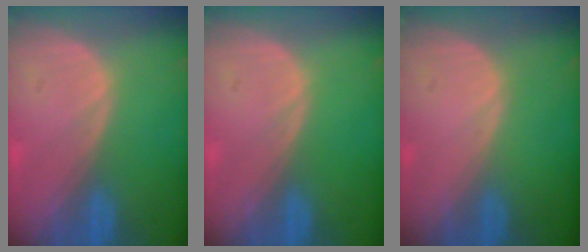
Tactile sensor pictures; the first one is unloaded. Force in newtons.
{"total": 0.0}
{"total": 0.0}